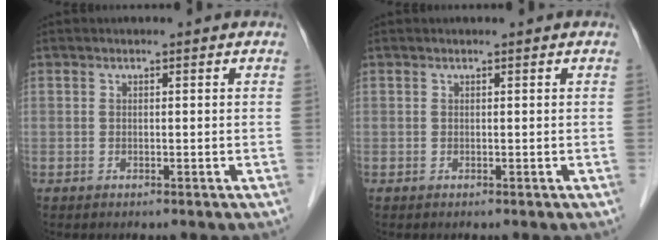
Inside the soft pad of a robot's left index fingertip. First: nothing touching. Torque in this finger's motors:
{"motor_torque": [0.00, 0.00, 0.00, 0.00]}